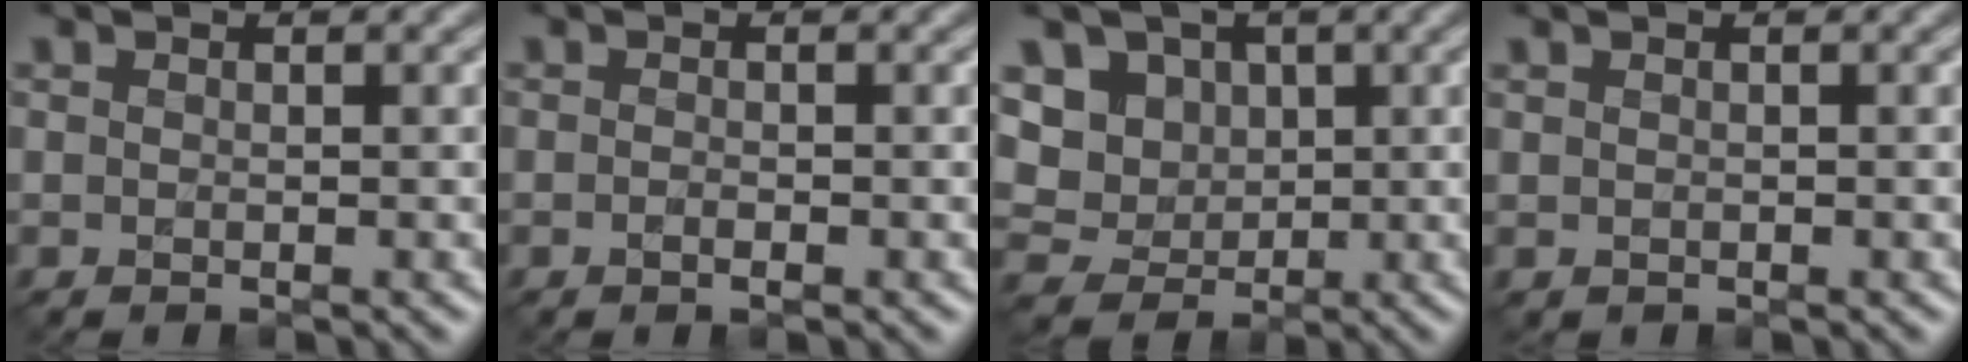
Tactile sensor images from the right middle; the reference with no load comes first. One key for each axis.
{"total": 0.8, "fx": -0.4, "fy": 0.2, "fz": 0.7, "tx": -0.013, "ty": -0.002, "tz": -0.006}
{"total": 8.1, "fx": 2.1, "fy": 7.1, "fz": 3.3, "tx": -0.057, "ty": 0.016, "tz": 0.024}
{"total": 0.0}